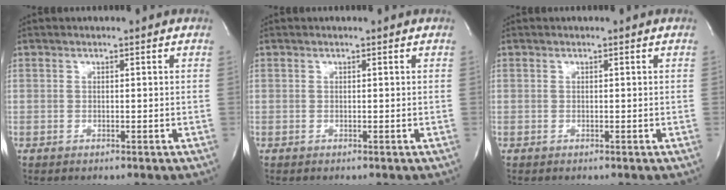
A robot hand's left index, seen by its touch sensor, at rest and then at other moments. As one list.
[{"total": 0.0}, {"total": 0.0}]